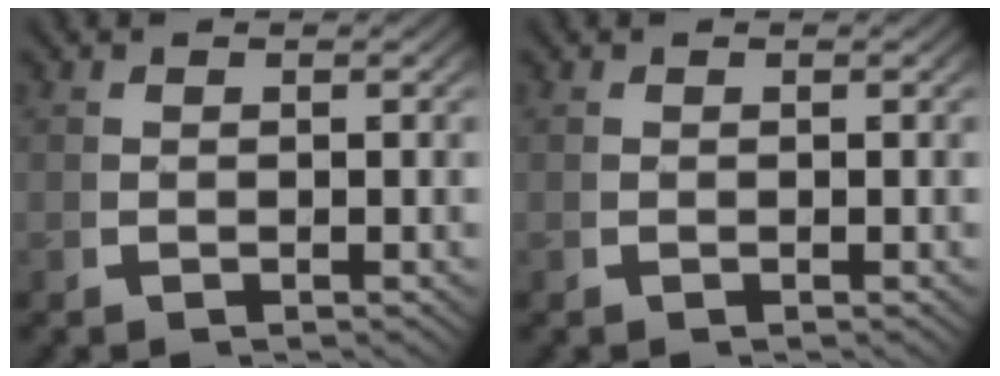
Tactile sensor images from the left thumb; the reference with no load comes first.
{"total": 0.0}